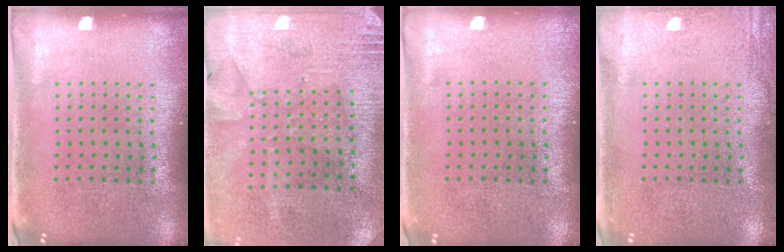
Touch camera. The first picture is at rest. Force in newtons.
{"total": 2.7, "press": 2.2, "slide": 1.5}
{"total": 0.0}
{"total": 1.9, "press": 1.9, "slide": 0.2}